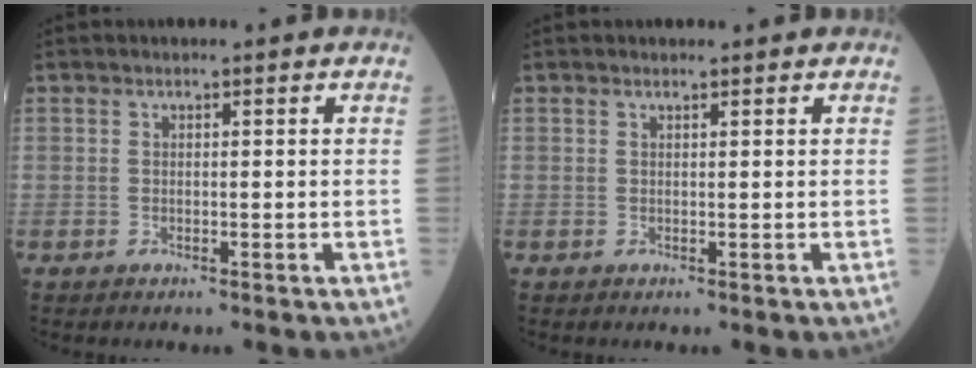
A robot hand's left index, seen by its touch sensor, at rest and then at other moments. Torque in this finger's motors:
{"motor_torque": [0.12, -0.03, -0.04, 0.00]}